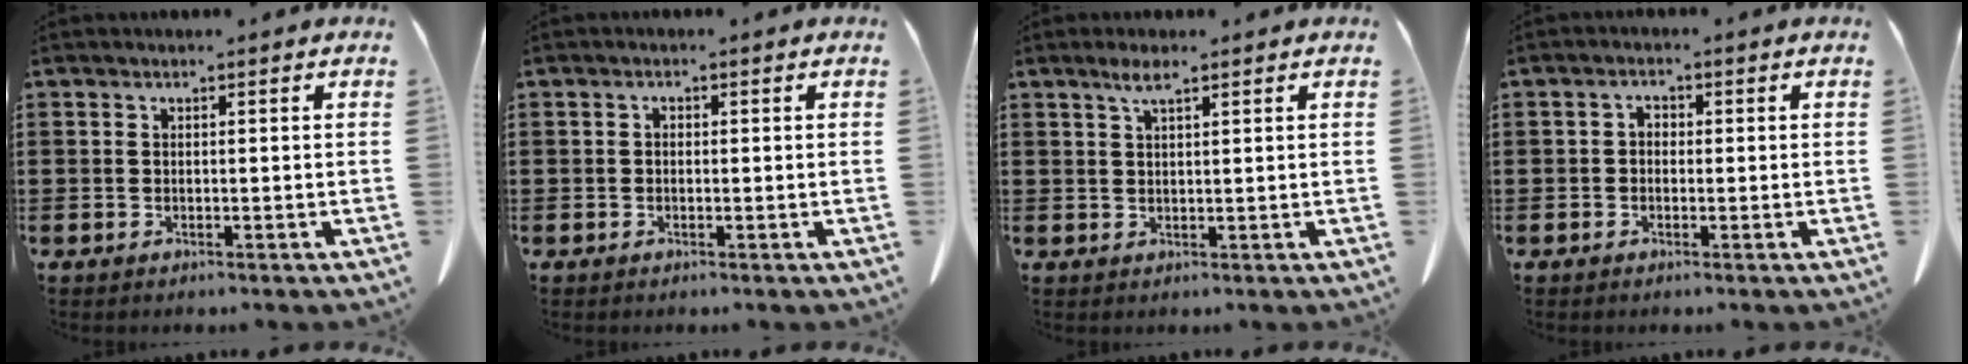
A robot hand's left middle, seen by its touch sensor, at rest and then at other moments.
{"total": 0.7, "force": [-0.3, 0.4, 0.5], "torque": [-0.011, -0.001, -0.005]}
{"total": 2.7, "force": [1.6, 0.5, 2.1], "torque": [-0.045, 0.003, 0.029]}
{"total": 1.4, "force": [-0.6, 0.9, 0.9], "torque": [-0.018, 0.003, -0.013]}